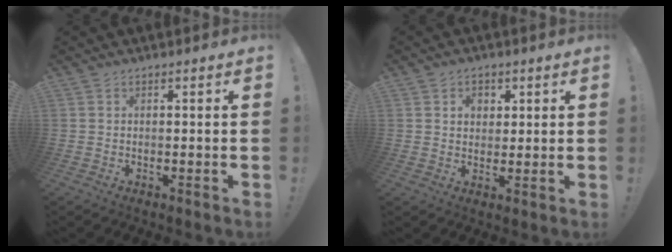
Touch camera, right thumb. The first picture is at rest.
{"total": 3.7, "force": [1.4, 3.2, 1.4], "torque": [-0.009, -0.007, 0.022]}